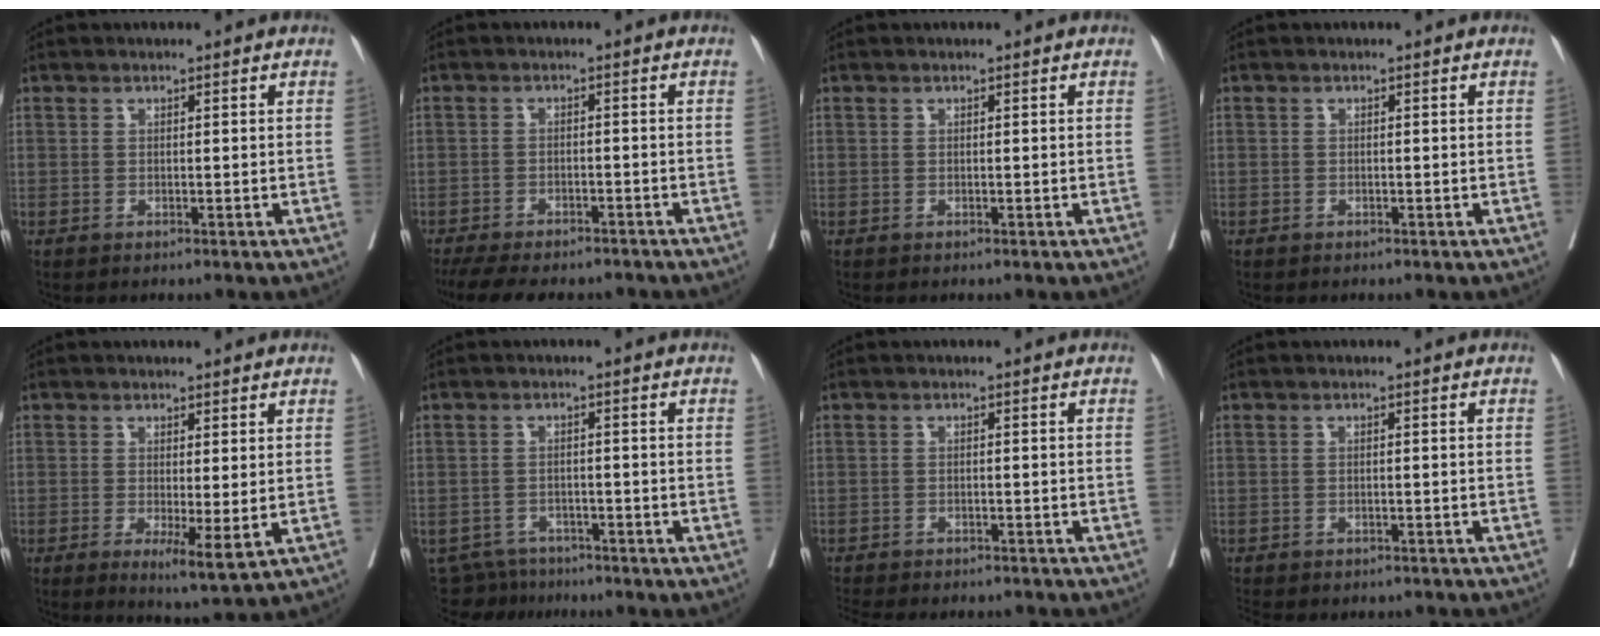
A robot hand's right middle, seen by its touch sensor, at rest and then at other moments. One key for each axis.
{"total": 13.4, "fx": -11.5, "fy": 4.2, "fz": 5.5, "tx": -0.114, "ty": -0.007, "tz": -0.154}
{"total": 0.0}
{"total": 0.9, "fx": -0.4, "fy": 0.8, "fz": -0.1, "tx": 0.000, "ty": 0.007, "tz": -0.010}
{"total": 4.8, "fx": -0.8, "fy": 0.7, "fz": 4.7, "tx": -0.071, "ty": -0.015, "tz": -0.007}
{"total": 5.0, "fx": -4.7, "fy": 1.6, "fz": -0.8, "tx": 0.009, "ty": 0.003, "tz": -0.073}
{"total": 10.8, "fx": -9.8, "fy": 2.5, "fz": 3.7, "tx": -0.069, "ty": -0.008, "tz": -0.124}
{"total": 7.6, "fx": -6.6, "fy": 2.8, "fz": 2.5, "tx": -0.048, "ty": -0.002, "tz": -0.083}